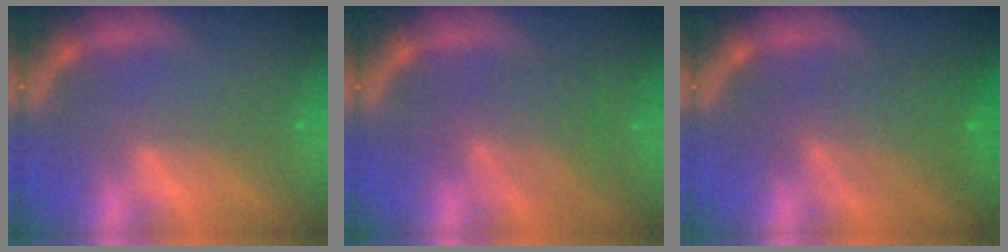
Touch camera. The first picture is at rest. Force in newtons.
{"total": 4.6}
{"total": 5.6}